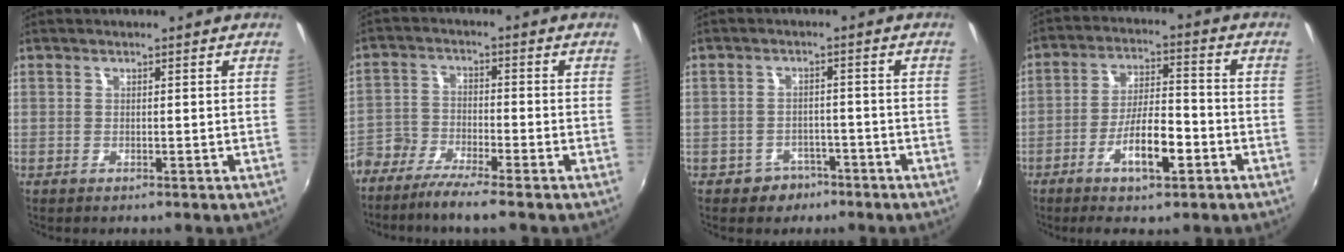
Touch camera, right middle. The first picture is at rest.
{"total": 6.7, "force": [-5.5, 1.0, 3.7], "torque": [-0.100, -0.005, -0.114]}
{"total": 4.0, "force": [-2.7, 2.9, 0.4], "torque": [-0.020, 0.010, -0.034]}
{"total": 9.0, "force": [-4.5, 2.2, 7.5], "torque": [-0.145, 0.001, -0.075]}